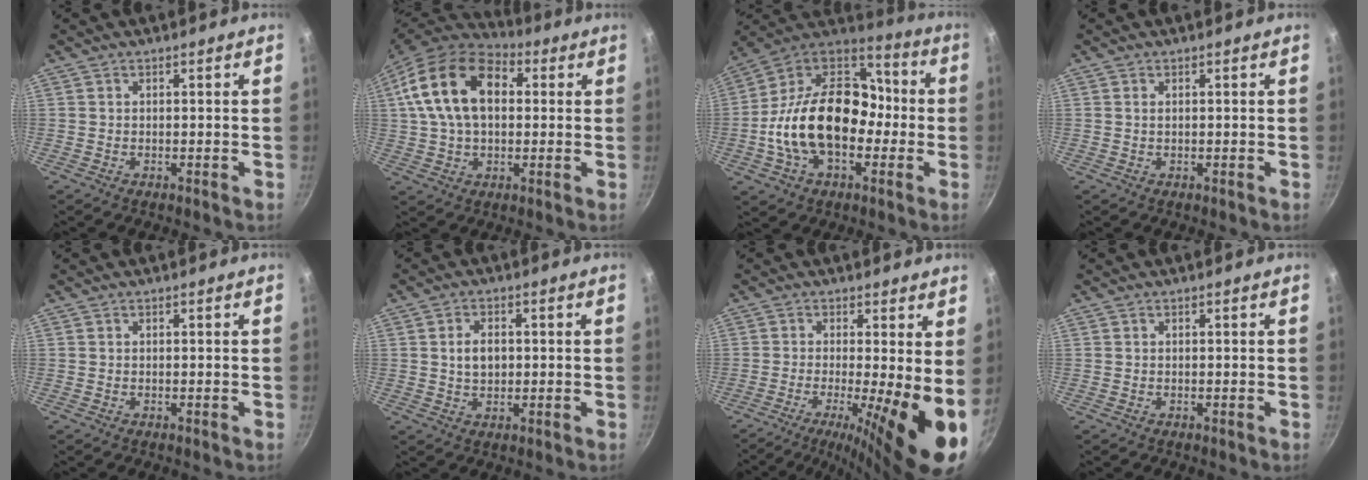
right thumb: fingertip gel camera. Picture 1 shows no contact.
{"total": 17.9, "force": [3.9, 11.4, 13.2], "torque": [-0.217, 0.017, 0.053]}
{"total": 24.3, "force": [-3.7, 16.2, 17.8], "torque": [-0.285, 0.060, -0.077]}
{"total": 0.6, "force": [0.1, 0.2, 0.6], "torque": [-0.012, 0.000, 0.001]}
{"total": 0.0}
{"total": 4.4, "force": [0.4, 3.0, 3.3], "torque": [-0.042, 0.005, 0.007]}
{"total": 11.8, "force": [-1.9, 1.8, 11.5], "torque": [-0.173, -0.014, -0.033]}
{"total": 0.0}